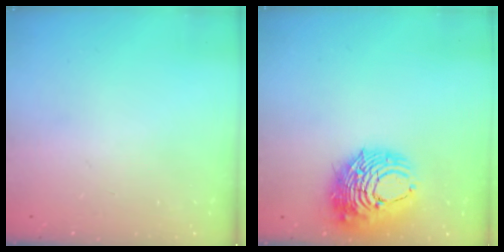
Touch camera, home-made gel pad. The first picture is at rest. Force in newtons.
{"total": 11.8, "press": 11.7, "slide": 1.6}